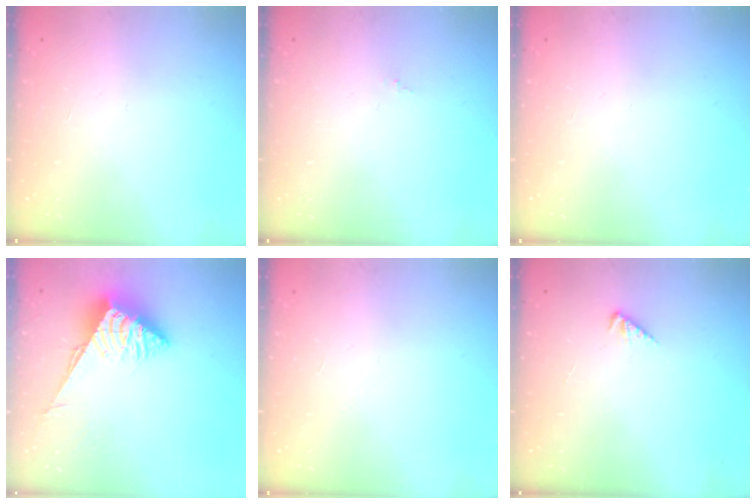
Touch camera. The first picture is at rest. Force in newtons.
{"total": 0.0}
{"total": 0.0}
{"total": 5.5, "press": 5.5, "slide": 0.2}
{"total": 0.0}
{"total": 2.8, "press": 2.8, "slide": 0.6}